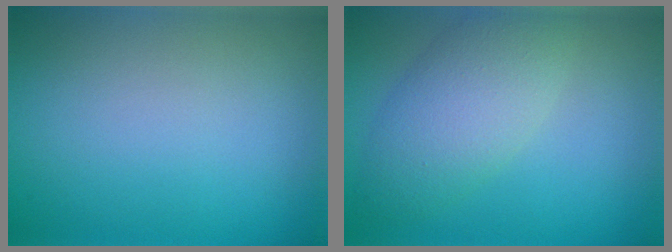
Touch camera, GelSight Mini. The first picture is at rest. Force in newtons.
{"total": 5.2, "press": 5.2, "slide": 0.3}